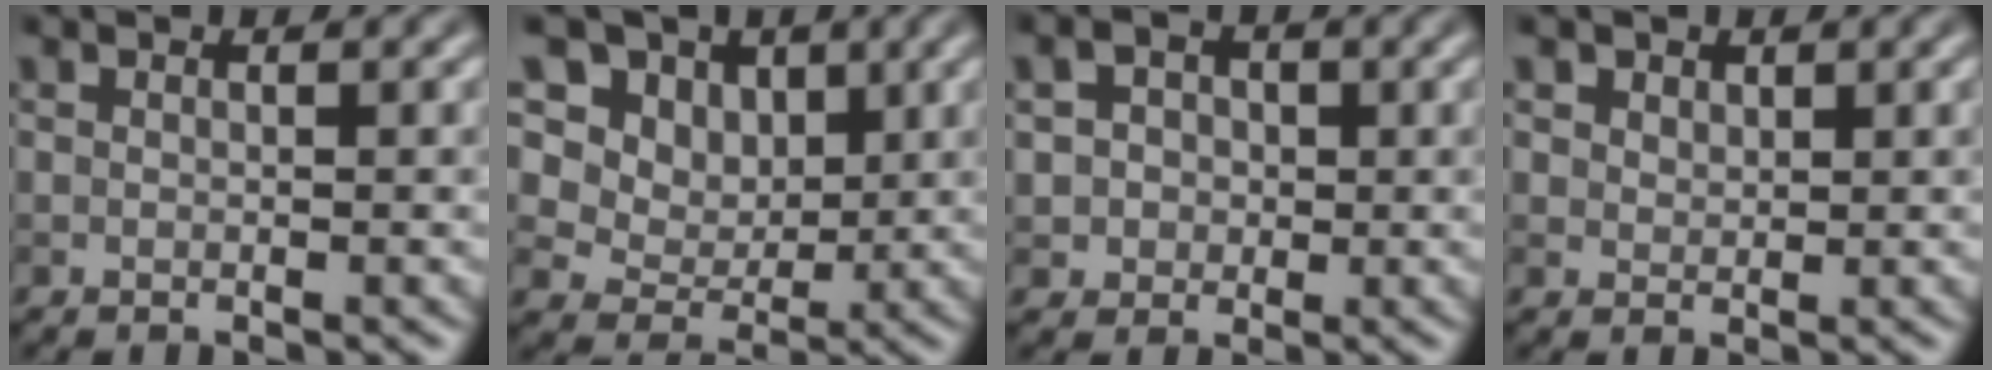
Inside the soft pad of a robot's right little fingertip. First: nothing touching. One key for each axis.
{"total": 15.5, "fx": 7.9, "fy": 11.1, "fz": 7.3, "tx": -0.180, "ty": 0.035, "tz": 0.145}
{"total": 2.9, "fx": 0.5, "fy": 2.5, "fz": 1.3, "tx": -0.016, "ty": 0.011, "tz": 0.001}
{"total": 2.6, "fx": 1.7, "fy": 1.7, "fz": 0.9, "tx": -0.028, "ty": -0.001, "tz": 0.030}